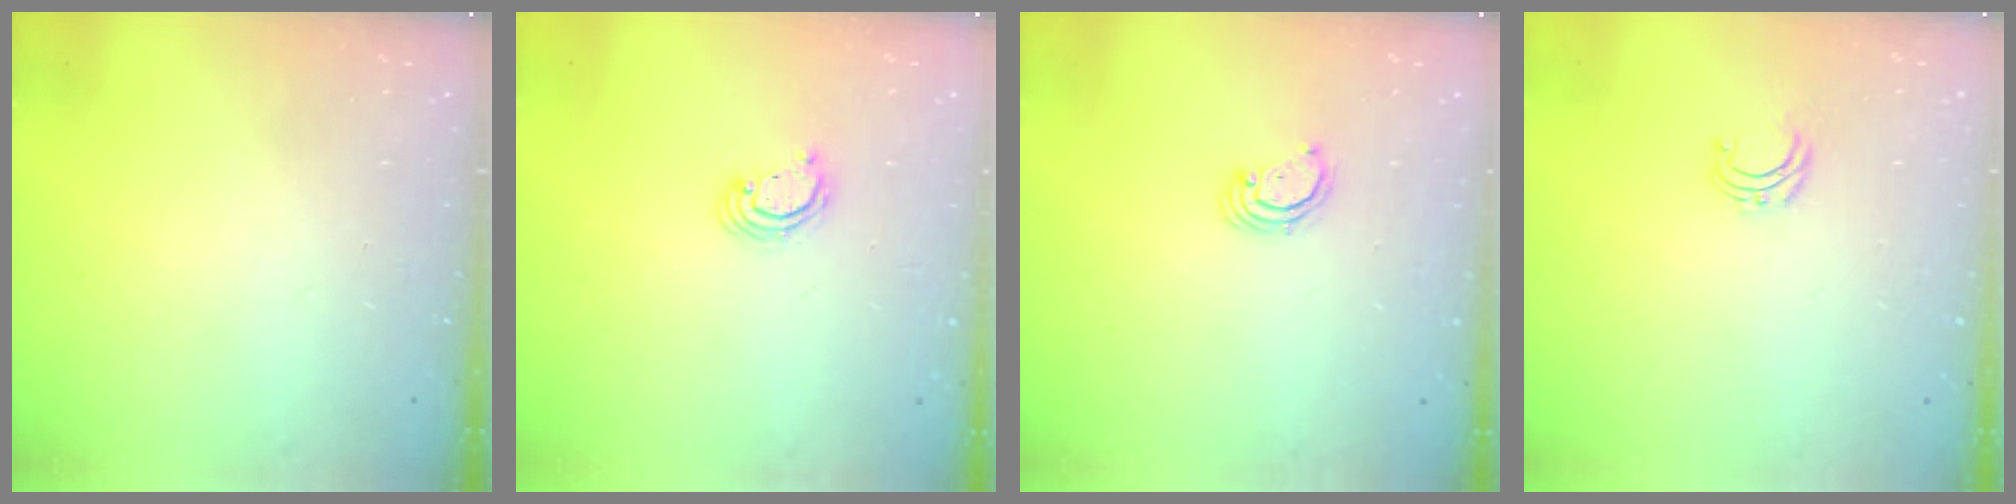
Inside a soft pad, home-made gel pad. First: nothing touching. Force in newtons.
{"total": 2.4, "press": 2.4, "slide": 0.1}
{"total": 2.8, "press": 2.8, "slide": 0.2}
{"total": 4.2, "press": 4.2, "slide": 0.4}